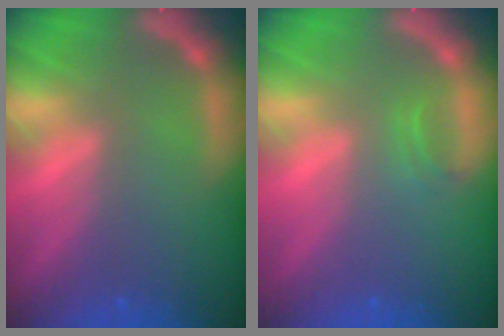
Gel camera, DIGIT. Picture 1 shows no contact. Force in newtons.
{"total": 0.9}